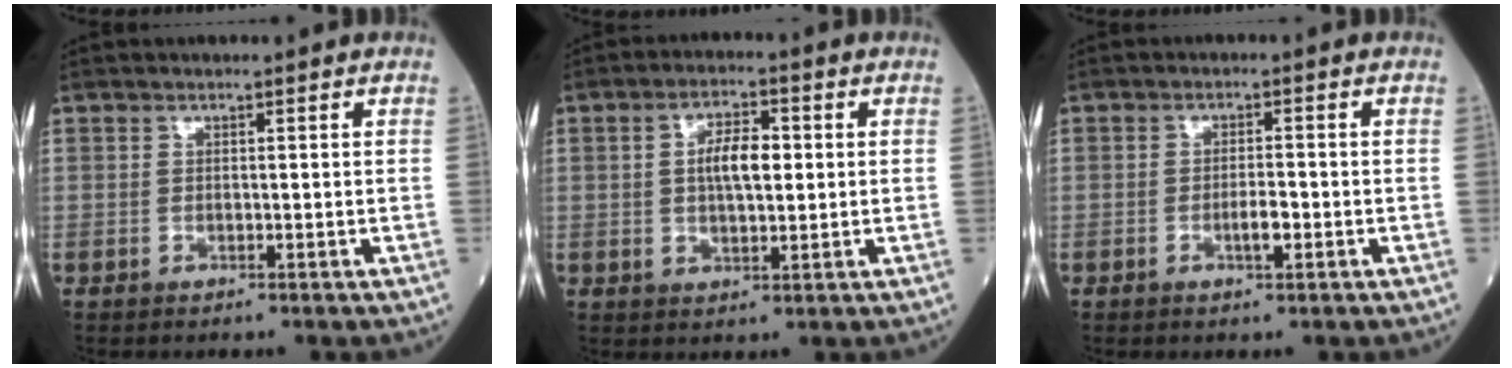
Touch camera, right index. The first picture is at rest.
{"total": 5.8, "force": [0.7, 2.2, 5.3], "torque": [-0.099, 0.010, 0.011]}
{"total": 2.6, "force": [-1.0, 0.5, 2.3], "torque": [-0.038, 0.001, -0.016]}